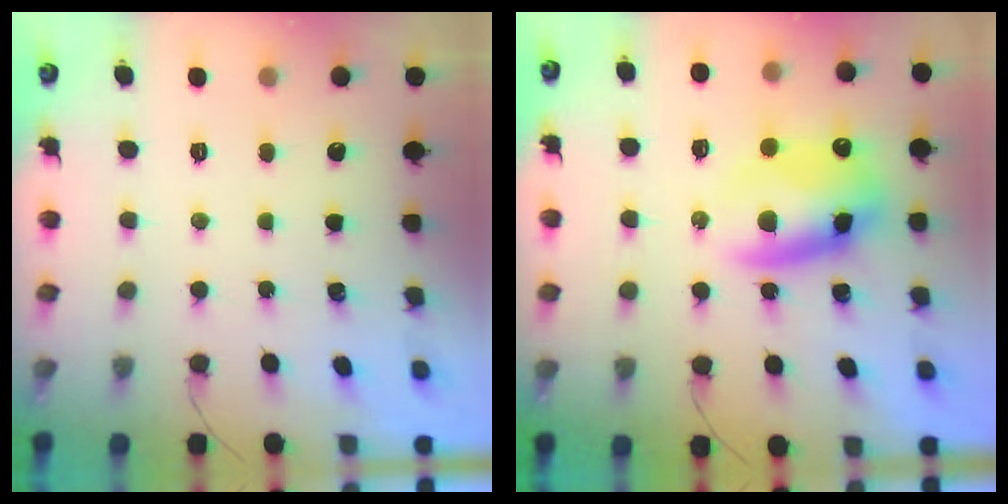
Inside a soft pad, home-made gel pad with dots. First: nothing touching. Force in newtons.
{"total": 12.9, "press": 12.5, "slide": 3.3}